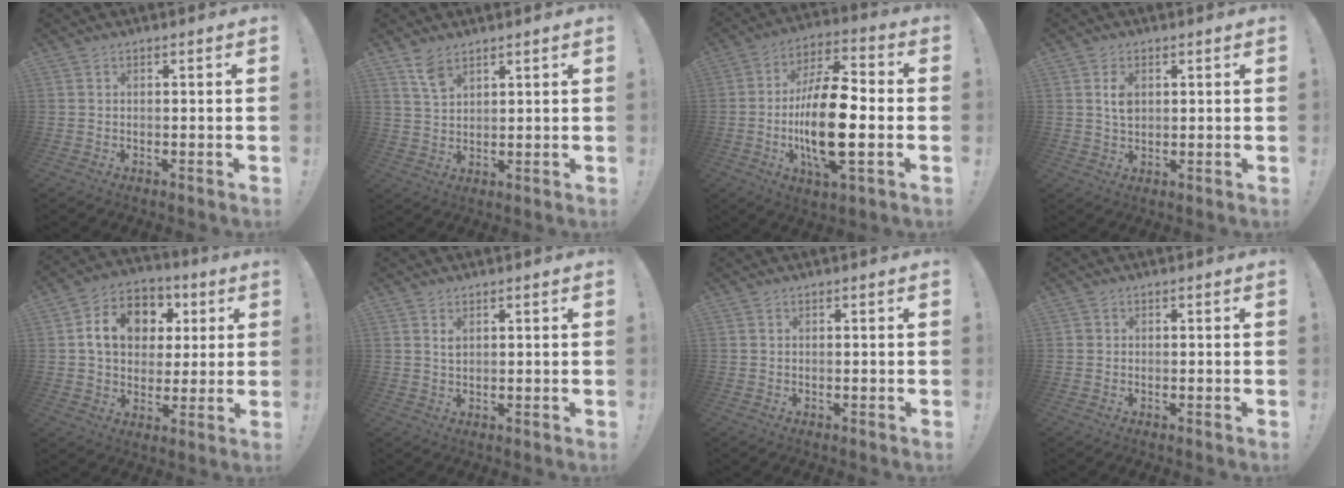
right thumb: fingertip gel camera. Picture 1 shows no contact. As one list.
[{"total": 5.6, "force": [3.9, 2.5, 3.2], "torque": [-0.047, -0.022, 0.070]}, {"total": 19.4, "force": [-3.1, 7.4, 17.7], "torque": [-0.329, 0.002, -0.054]}, {"total": 4.1, "force": [1.1, 2.7, 2.9], "torque": [-0.036, -0.005, 0.015]}, {"total": 13.7, "force": [3.9, 11.0, 7.1], "torque": [-0.103, -0.005, 0.079]}, {"total": 1.5, "force": [0.9, 0.8, 0.9], "torque": [-0.004, -0.008, 0.014]}, {"total": 0.0}, {"total": 0.8, "force": [0.1, 0.8, 0.1], "torque": [-0.003, 0.003, 0.002]}]